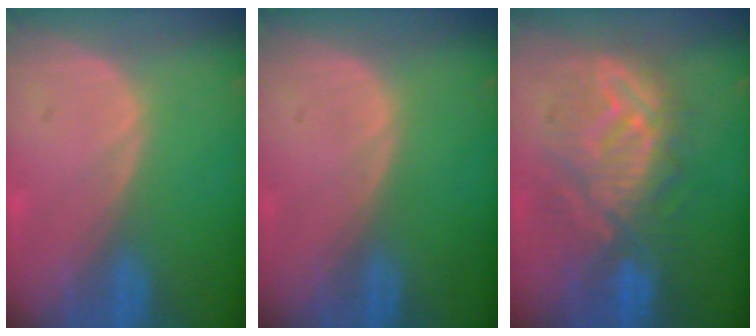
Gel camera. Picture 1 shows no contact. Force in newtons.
{"total": 0.0}
{"total": 10.2, "press": 10.0, "slide": 2.1}